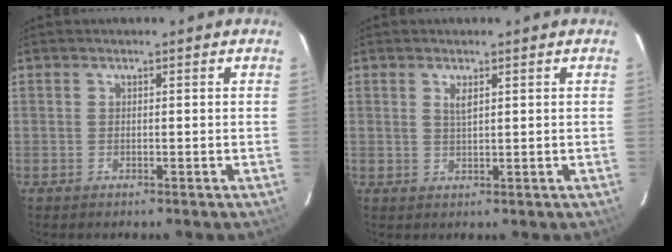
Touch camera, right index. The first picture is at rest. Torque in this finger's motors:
{"motor_torque": [-0.19, -0.01, 0.05, 0.03]}